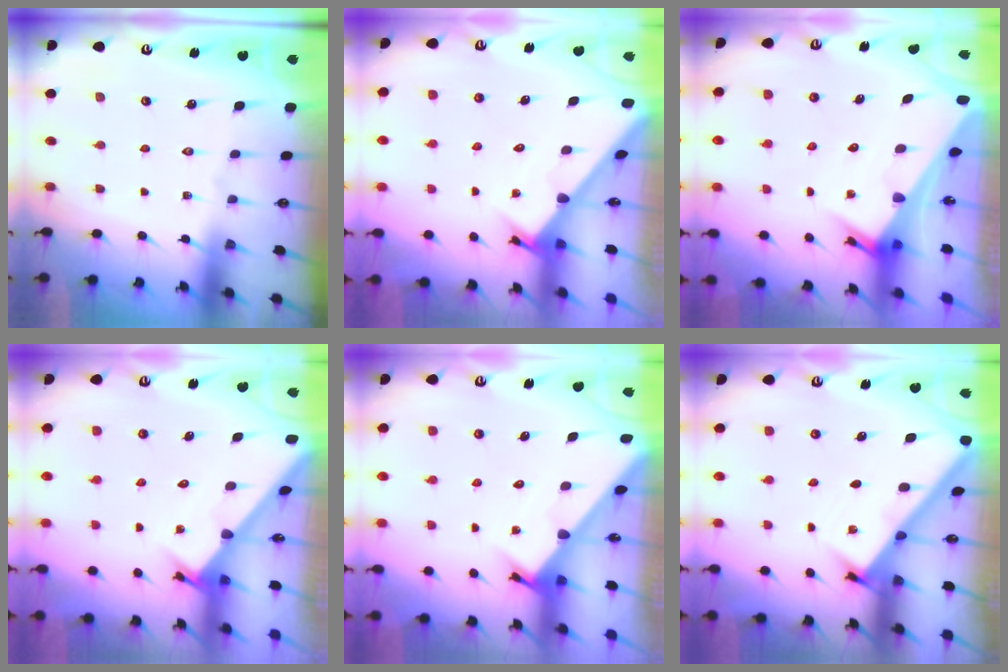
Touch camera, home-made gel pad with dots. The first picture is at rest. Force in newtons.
{"total": 2.5, "press": 2.5, "slide": 0.2}
{"total": 4.6, "press": 4.6, "slide": 0.3}
{"total": 2.6, "press": 2.6, "slide": 0.3}
{"total": 2.1, "press": 2.1, "slide": 0.1}
{"total": 2.9, "press": 2.9, "slide": 0.3}